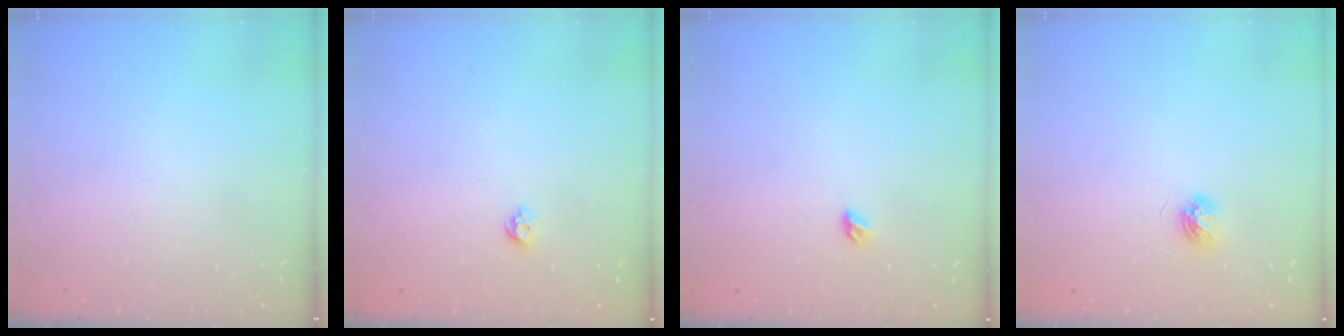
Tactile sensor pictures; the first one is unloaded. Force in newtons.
{"total": 5.3, "press": 5.3, "slide": 0.8}
{"total": 3.5, "press": 3.5, "slide": 0.8}
{"total": 4.6, "press": 4.6, "slide": 0.5}